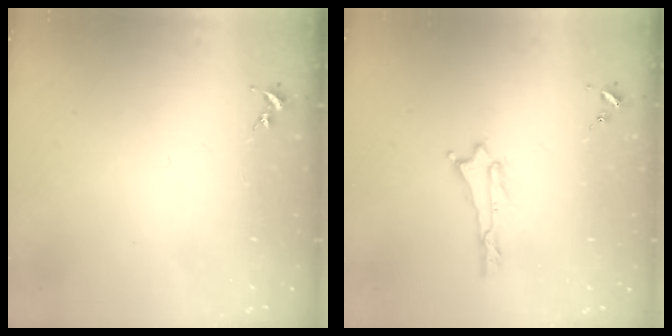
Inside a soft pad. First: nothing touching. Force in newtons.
{"total": 0.0}